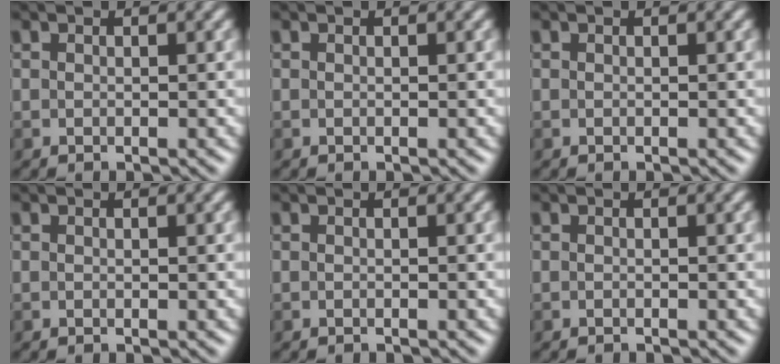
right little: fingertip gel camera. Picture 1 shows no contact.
{"total": 0.0}
{"total": 0.0}
{"total": 0.0}
{"total": 0.6, "force": [-0.6, 0.1, 0.2], "torque": [0.001, 0.000, -0.011]}
{"total": 0.8, "force": [-0.7, 0.2, 0.3], "torque": [0.003, -0.001, -0.013]}